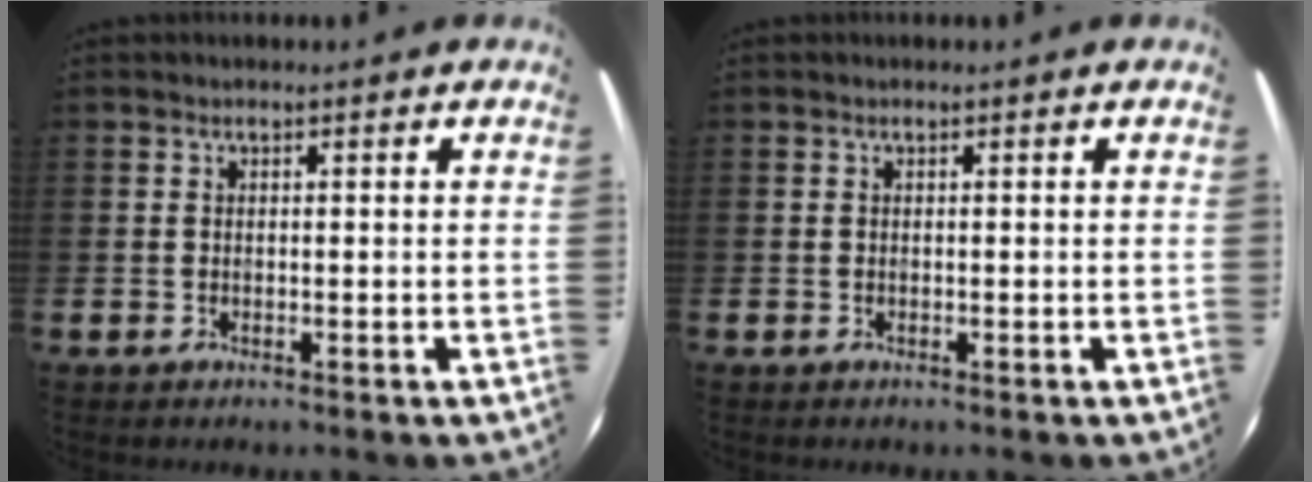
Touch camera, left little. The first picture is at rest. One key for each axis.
{"total": 0.0}